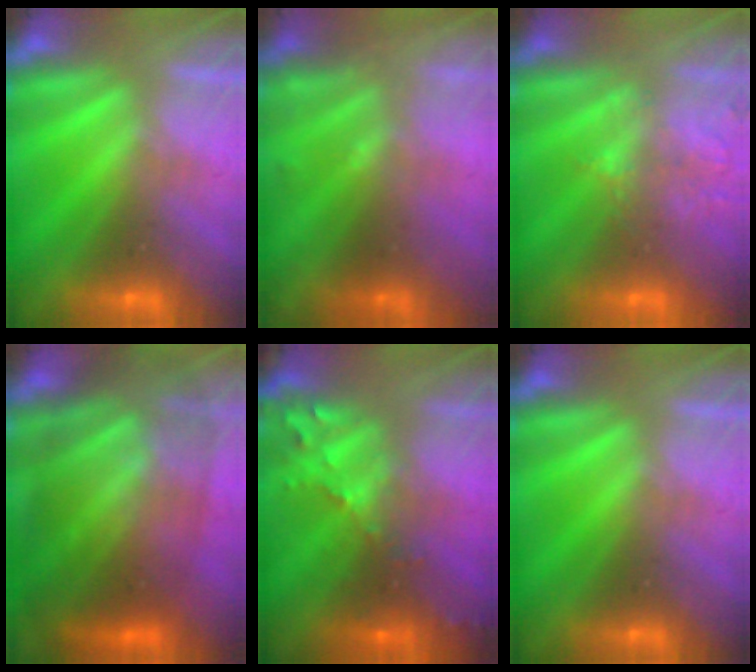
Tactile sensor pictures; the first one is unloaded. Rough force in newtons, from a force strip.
{"total": 1.8}
{"total": 1.7}
{"total": 10.3}
{"total": 9.5}
{"total": 0.0}